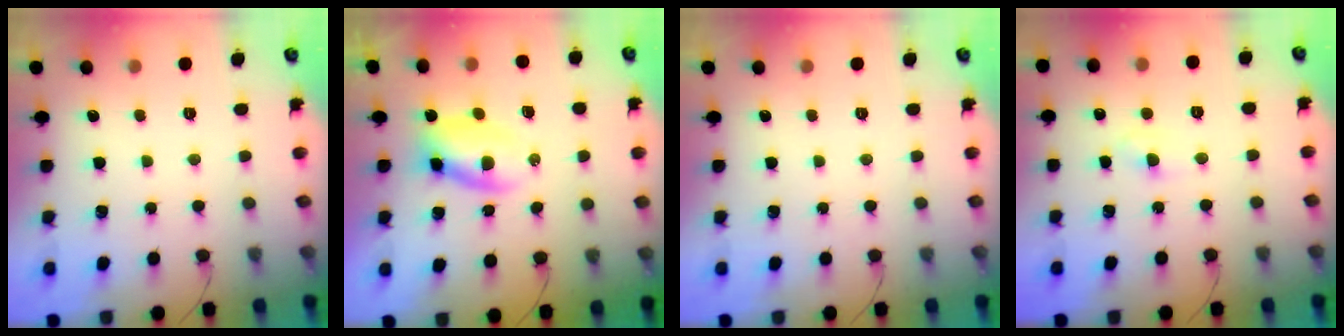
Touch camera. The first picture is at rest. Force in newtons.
{"total": 3.7, "press": 3.5, "slide": 1.1}
{"total": 0.0}
{"total": 2.1, "press": 1.9, "slide": 0.9}